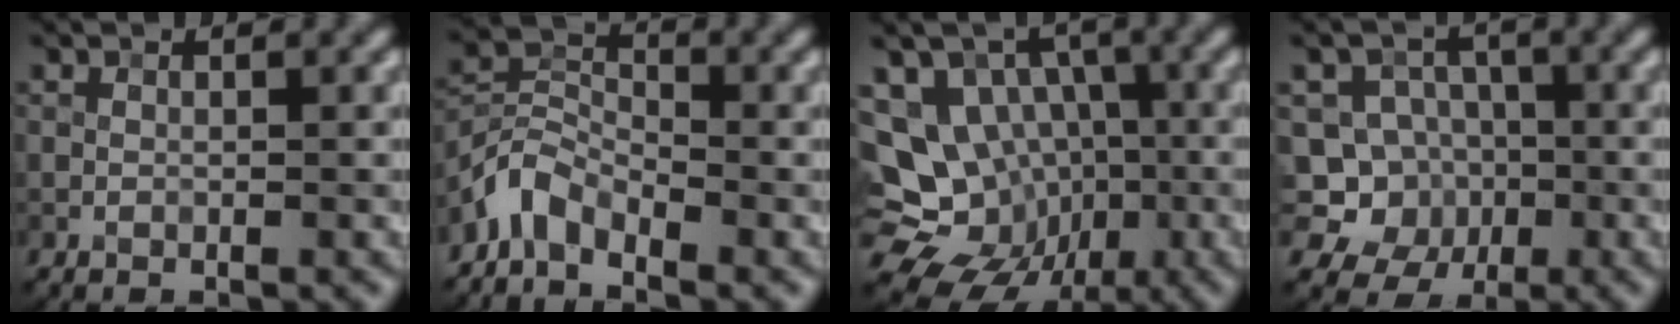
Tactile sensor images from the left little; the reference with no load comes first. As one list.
[{"total": 3.6, "force": [-3.2, 1.4, 1.1], "torque": [-0.023, 0.010, -0.080]}, {"total": 13.4, "force": [-3.7, 11.0, 6.5], "torque": [-0.111, 0.003, -0.069]}, {"total": 7.0, "force": [-2.2, 6.4, 1.9], "torque": [-0.013, 0.021, -0.067]}]